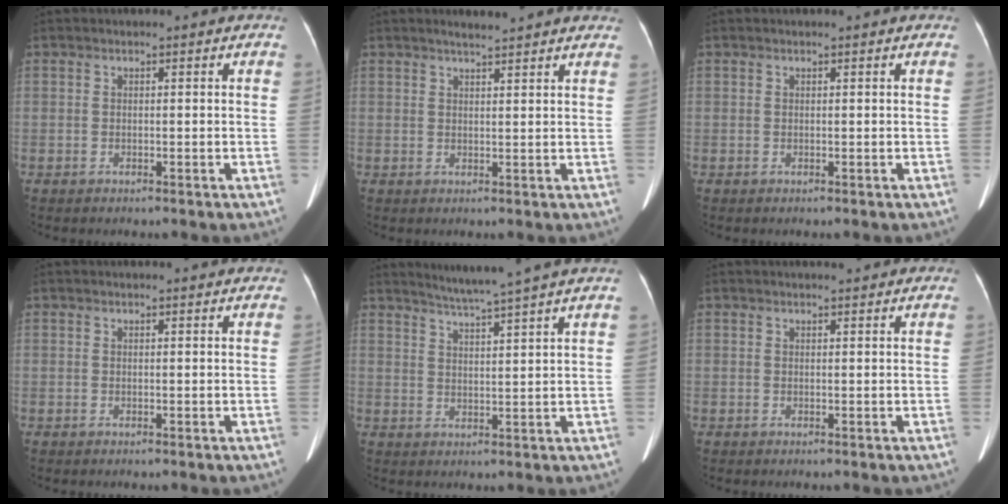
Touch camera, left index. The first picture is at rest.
{"total": 5.6, "force": [5.0, 0.1, 2.5], "torque": [-0.041, 0.019, 0.061]}
{"total": 0.0}
{"total": 2.1, "force": [2.0, 0.2, 0.6], "torque": [-0.010, 0.009, 0.018]}
{"total": 7.6, "force": [6.5, -2.0, 3.4], "torque": [-0.057, 0.001, 0.099]}
{"total": 2.2, "force": [1.9, 0.4, 1.0], "torque": [-0.010, 0.013, 0.025]}